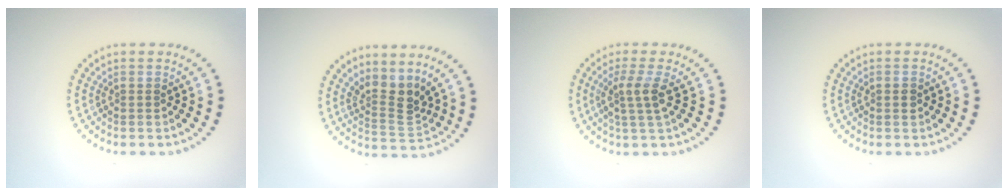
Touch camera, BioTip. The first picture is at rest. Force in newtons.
{"total": 3.2, "press": 2.2, "slide": 2.4}
{"total": 2.7, "press": 1.9, "slide": 1.8}
{"total": 1.1, "press": 1.1, "slide": 0.0}